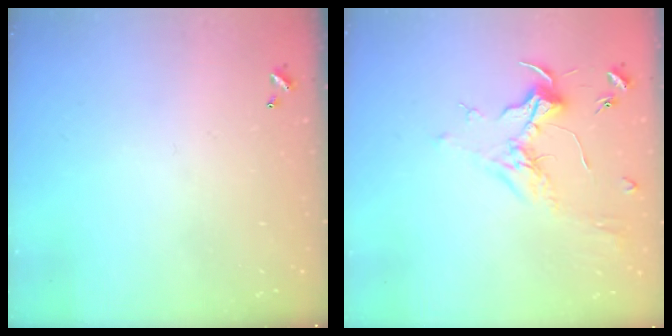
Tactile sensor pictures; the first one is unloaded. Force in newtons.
{"total": 1.8, "press": 1.7, "slide": 0.7}